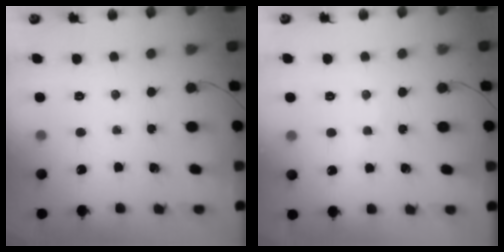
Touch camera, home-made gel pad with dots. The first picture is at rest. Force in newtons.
{"total": 2.2, "press": 2.1, "slide": 0.7}